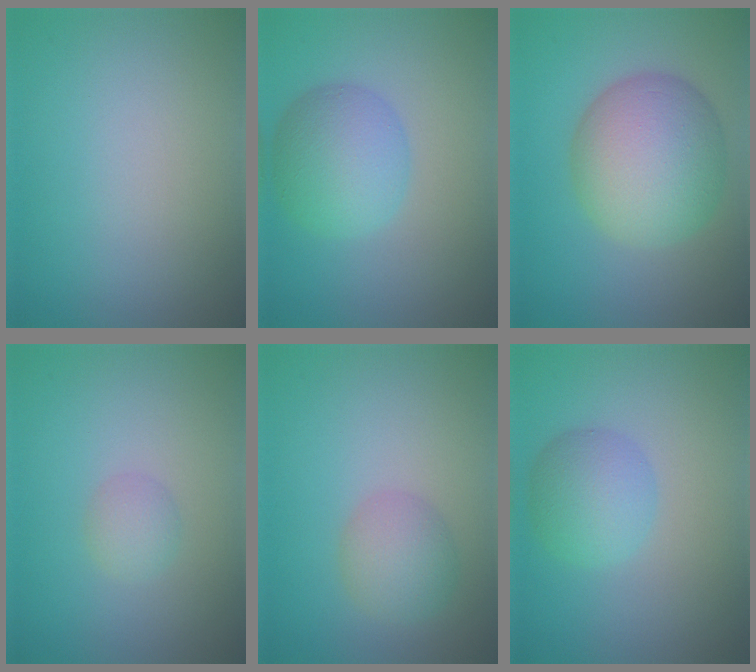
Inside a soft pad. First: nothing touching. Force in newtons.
{"total": 5.3, "press": 5.3, "slide": 0.2}
{"total": 8.6, "press": 8.6, "slide": 0.3}
{"total": 1.5, "press": 1.5, "slide": 0.1}
{"total": 2.9, "press": 2.9, "slide": 0.2}
{"total": 3.7, "press": 3.7, "slide": 0.1}